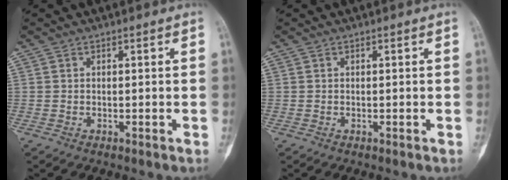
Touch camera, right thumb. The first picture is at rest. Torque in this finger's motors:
{"motor_torque": [0.00, 0.00, 0.02, -0.01, 0.00]}